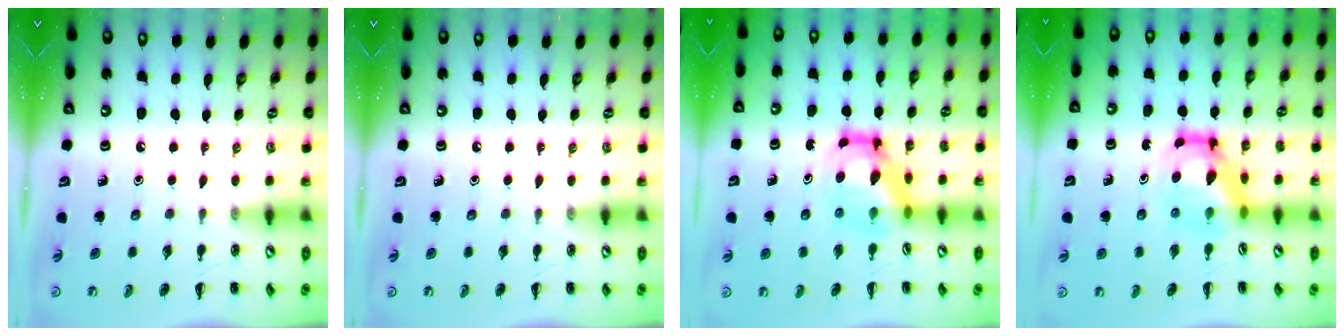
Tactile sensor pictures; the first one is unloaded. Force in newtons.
{"total": 0.0}
{"total": 6.4, "press": 6.3, "slide": 1.4}
{"total": 6.4, "press": 6.3, "slide": 1.4}